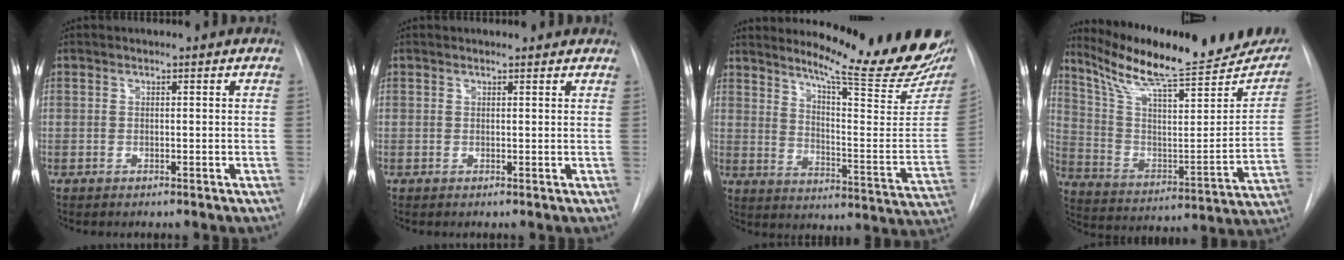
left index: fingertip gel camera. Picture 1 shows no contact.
{"total": 3.2, "force": [3.0, 0.8, 0.7], "torque": [-0.012, 0.013, 0.028]}
{"total": 21.8, "force": [19.0, 0.7, 10.6], "torque": [-0.152, -0.107, 0.245]}
{"total": 26.2, "force": [22.2, 4.5, 13.1], "torque": [-0.211, -0.037, 0.323]}